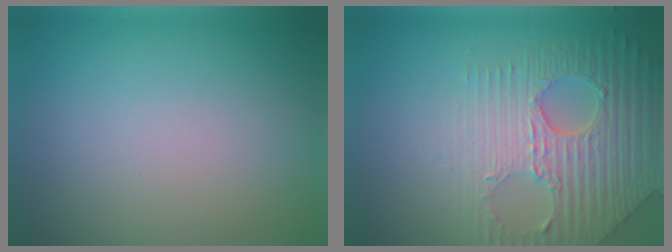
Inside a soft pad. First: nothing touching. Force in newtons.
{"total": 7.6, "press": 5.5, "slide": 5.3}